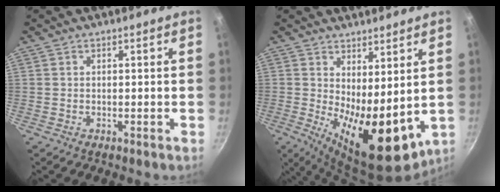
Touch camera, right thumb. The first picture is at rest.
{"total": 14.4, "force": [1.0, 6.1, 12.9], "torque": [-0.169, -0.028, 0.031]}